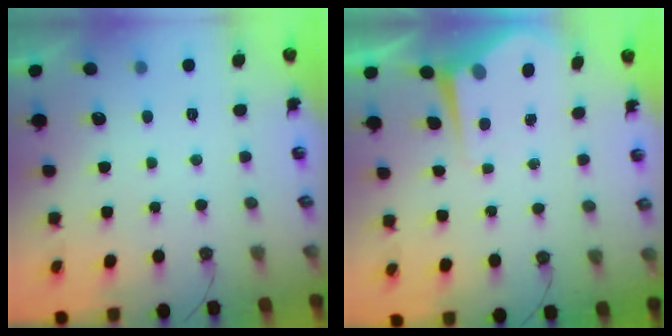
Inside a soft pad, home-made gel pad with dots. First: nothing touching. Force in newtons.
{"total": 6.8, "press": 6.7, "slide": 0.4}